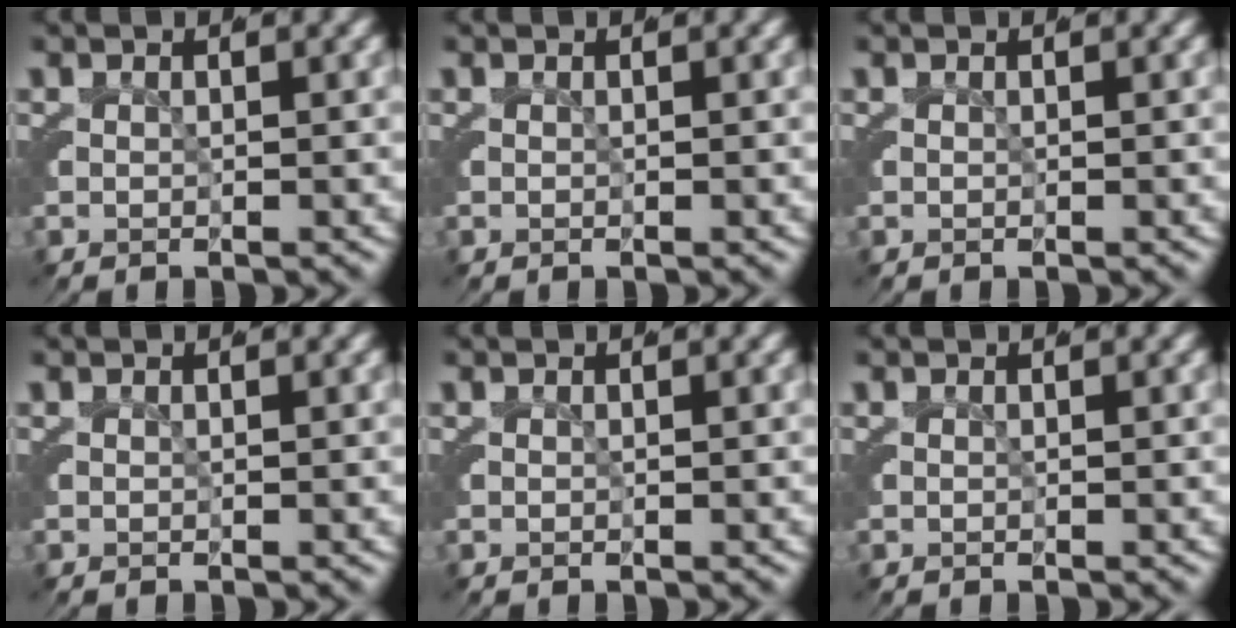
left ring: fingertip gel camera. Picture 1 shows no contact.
{"total": 0.0}
{"total": 0.0}
{"total": 0.0}
{"total": 0.0}
{"total": 0.0}